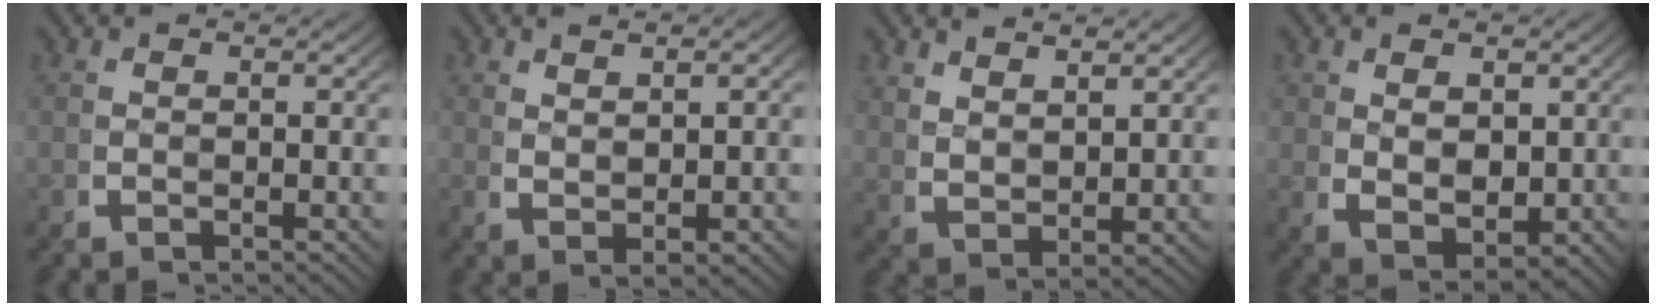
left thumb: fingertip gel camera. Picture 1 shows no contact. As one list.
[{"total": 2.4, "force": [1.0, 0.8, 2.1], "torque": [-0.028, 0.003, 0.021]}, {"total": 3.4, "force": [2.3, 1.7, 1.8], "torque": [-0.037, -0.010, 0.052]}, {"total": 4.8, "force": [-0.1, 3.4, 3.3], "torque": [-0.068, -0.028, 0.012]}]